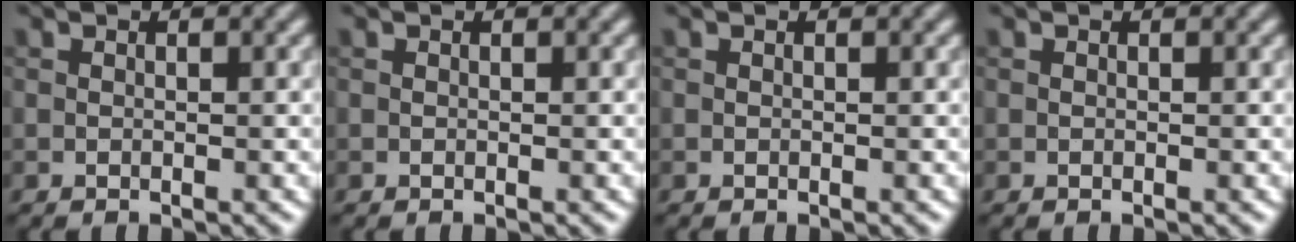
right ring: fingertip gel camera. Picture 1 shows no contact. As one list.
[{"total": 0.0}, {"total": 0.0}, {"total": 0.0}]